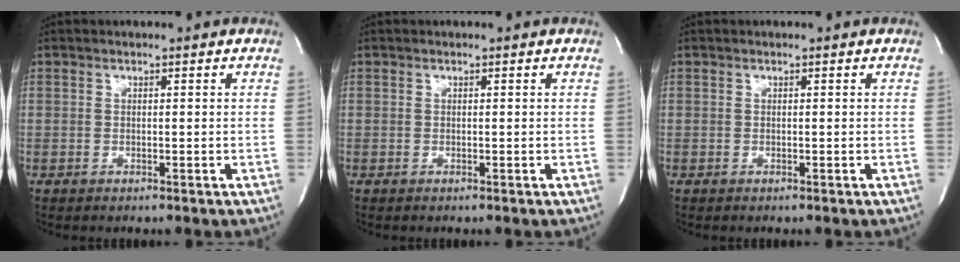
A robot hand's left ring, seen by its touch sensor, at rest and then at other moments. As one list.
[{"total": 0.0}, {"total": 0.0}]